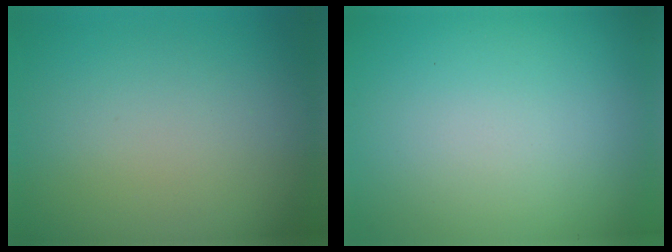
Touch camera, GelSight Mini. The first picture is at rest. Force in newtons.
{"total": 0.0}